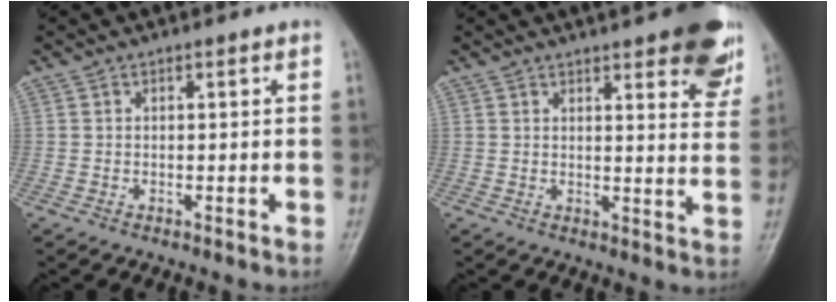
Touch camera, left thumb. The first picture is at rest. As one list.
[{"total": 11.4, "force": [7.0, 3.3, 8.4], "torque": [-0.076, -0.028, 0.081]}]